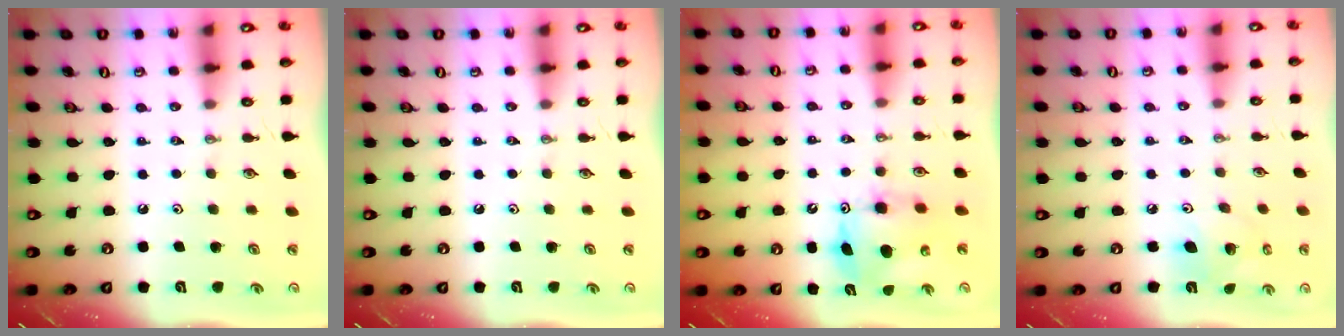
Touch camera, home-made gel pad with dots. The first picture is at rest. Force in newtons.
{"total": 0.0}
{"total": 8.8, "press": 8.8, "slide": 0.3}
{"total": 9.0, "press": 8.8, "slide": 1.8}